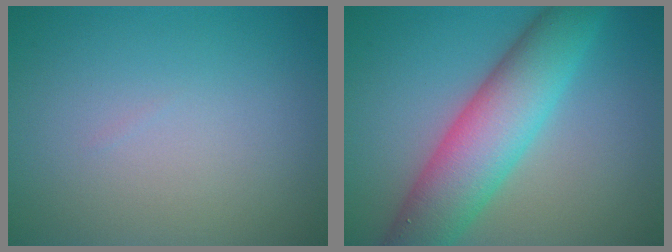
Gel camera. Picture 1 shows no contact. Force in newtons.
{"total": 8.4, "press": 8.4, "slide": 0.2}